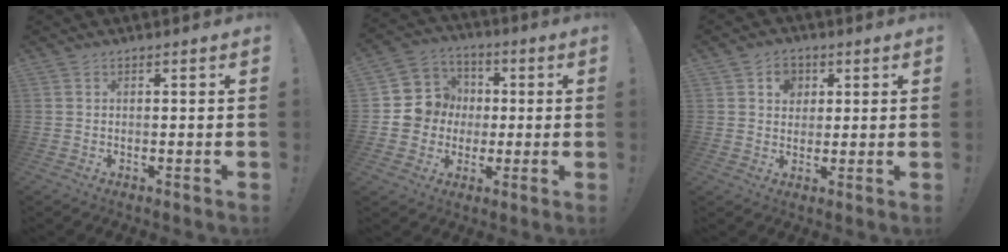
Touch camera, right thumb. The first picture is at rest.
{"total": 10.9, "force": [-1.1, 10.6, 2.3], "torque": [-0.023, 0.012, -0.011]}
{"total": 5.8, "force": [2.1, 5.0, 2.1], "torque": [-0.023, -0.005, 0.036]}